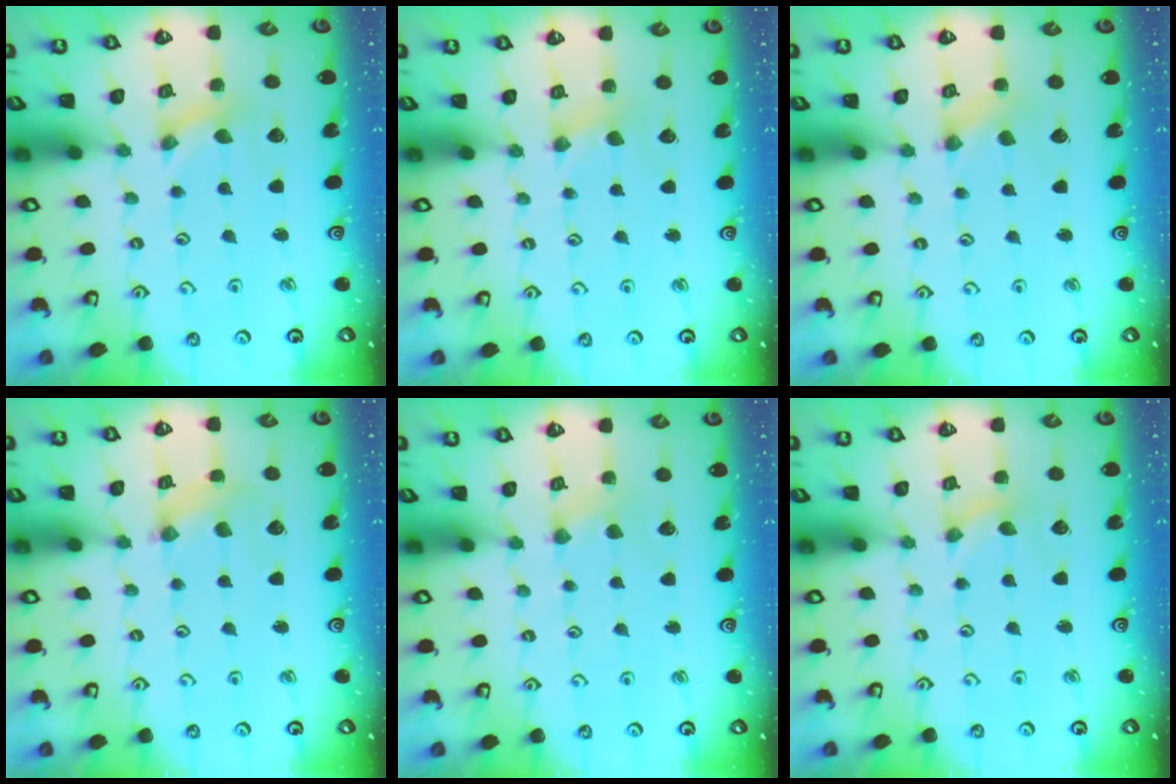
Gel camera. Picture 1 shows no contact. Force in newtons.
{"total": 1.1, "press": 1.1, "slide": 0.2}
{"total": 1.9, "press": 1.9, "slide": 0.3}
{"total": 2.4, "press": 2.4, "slide": 0.3}
{"total": 1.3, "press": 1.3, "slide": 0.2}
{"total": 0.0}